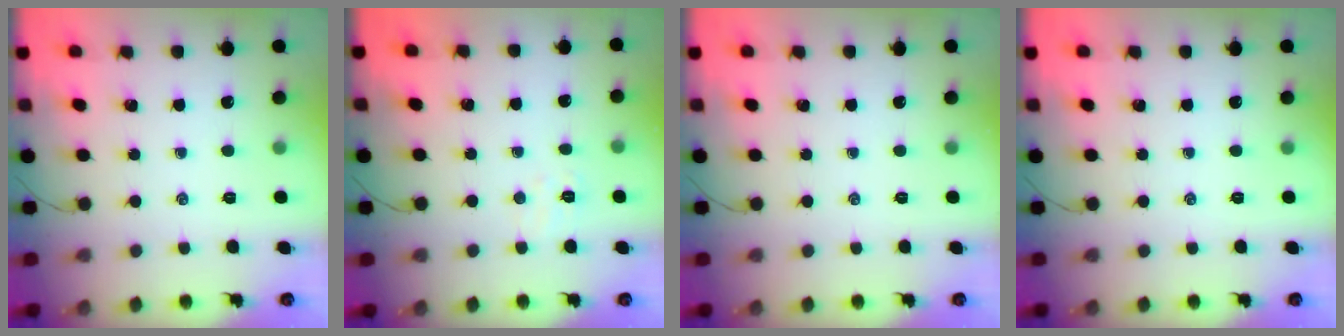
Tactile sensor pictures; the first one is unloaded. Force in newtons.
{"total": 3.7, "press": 3.5, "slide": 1.0}
{"total": 0.0}
{"total": 0.0}